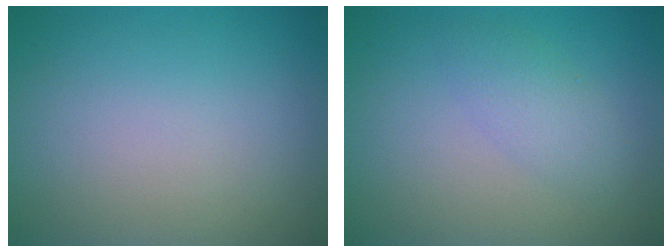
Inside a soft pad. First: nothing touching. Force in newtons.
{"total": 2.2, "press": 2.2, "slide": 0.1}